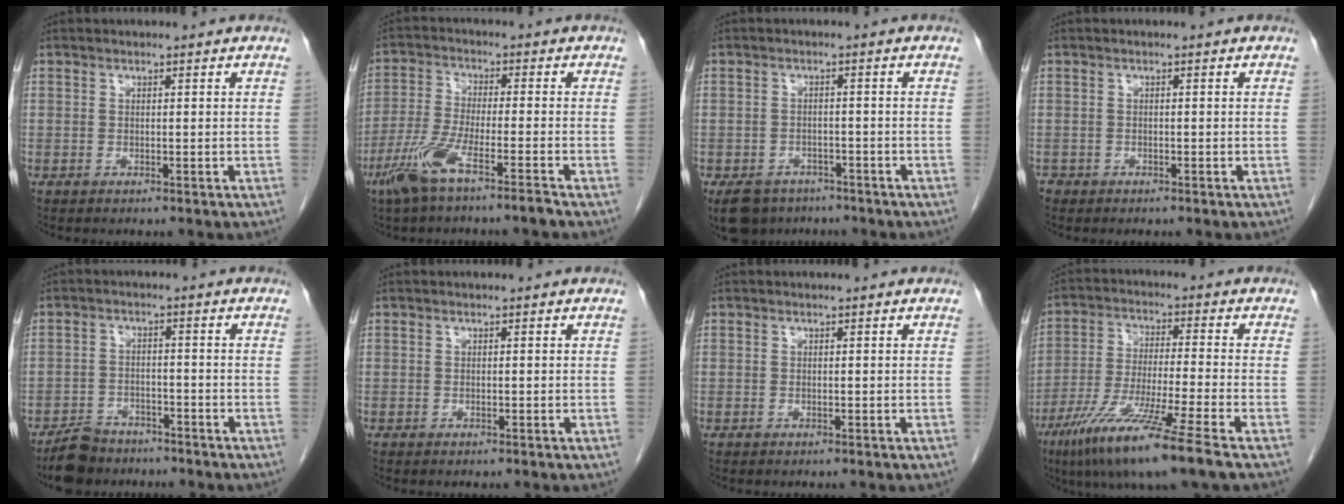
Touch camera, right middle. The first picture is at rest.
{"total": 8.2, "force": [-5.3, 0.1, 6.2], "torque": [-0.131, -0.016, -0.104]}
{"total": 6.7, "force": [-4.9, 4.1, 1.7], "torque": [-0.032, 0.000, -0.074]}
{"total": 1.1, "force": [-0.8, 0.8, 0.1], "torque": [-0.008, 0.001, -0.015]}
{"total": 6.3, "force": [-5.3, 2.9, 1.7], "torque": [-0.038, -0.005, -0.094]}
{"total": 0.0}
{"total": 0.0}
{"total": 14.2, "force": [-8.8, -0.7, 11.1], "torque": [-0.224, -0.050, -0.161]}